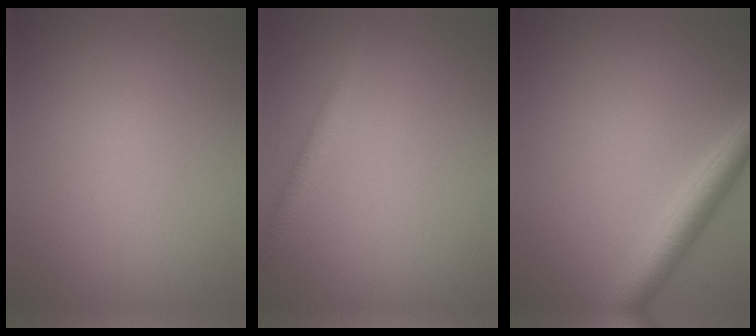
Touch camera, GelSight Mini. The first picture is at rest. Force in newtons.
{"total": 1.6, "press": 1.6, "slide": 0.1}
{"total": 4.3, "press": 4.3, "slide": 0.2}